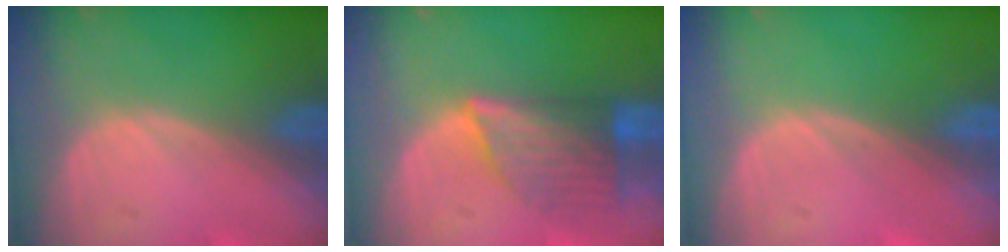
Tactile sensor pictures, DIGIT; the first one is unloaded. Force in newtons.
{"total": 6.9, "press": 6.6, "slide": 2.0}
{"total": 0.0}